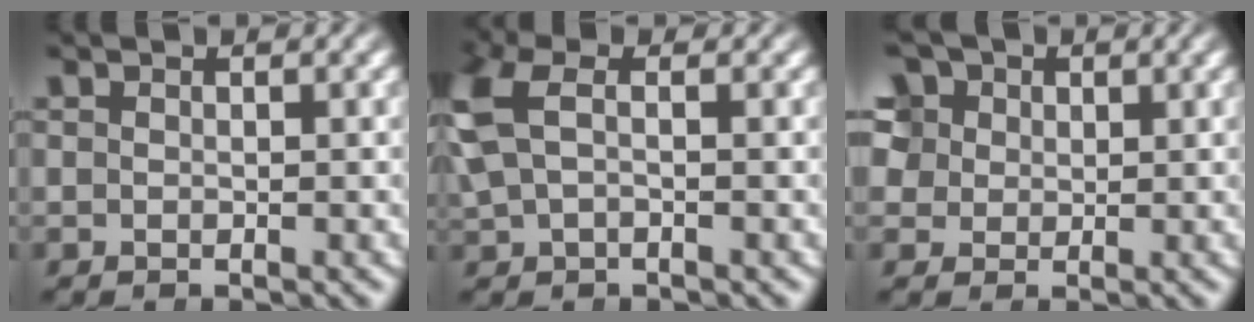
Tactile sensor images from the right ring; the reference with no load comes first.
{"total": 4.3, "force": [0.4, 3.0, 3.0], "torque": [-0.092, -0.002, 0.013]}
{"total": 9.3, "force": [3.4, 7.5, 4.3], "torque": [-0.097, 0.005, 0.050]}